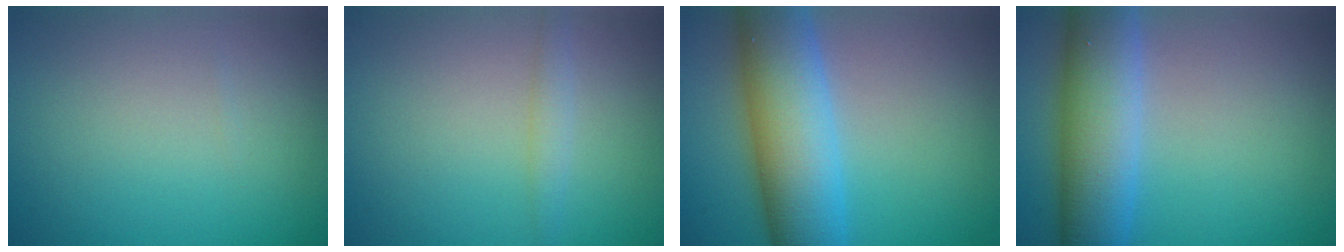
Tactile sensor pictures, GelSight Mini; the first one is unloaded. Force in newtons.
{"total": 1.3, "press": 1.3, "slide": 0.1}
{"total": 10.4, "press": 10.4, "slide": 0.2}
{"total": 8.3, "press": 8.3, "slide": 0.2}